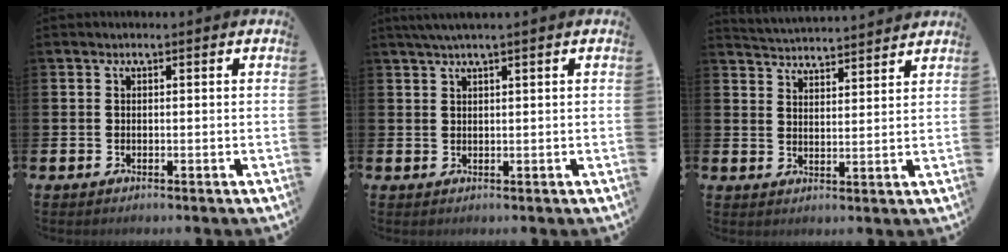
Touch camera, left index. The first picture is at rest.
{"total": 2.1, "force": [1.5, -0.2, 1.3], "torque": [-0.032, 0.003, 0.029]}
{"total": 4.4, "force": [4.4, 0.0, -0.3], "torque": [-0.005, -0.033, 0.077]}